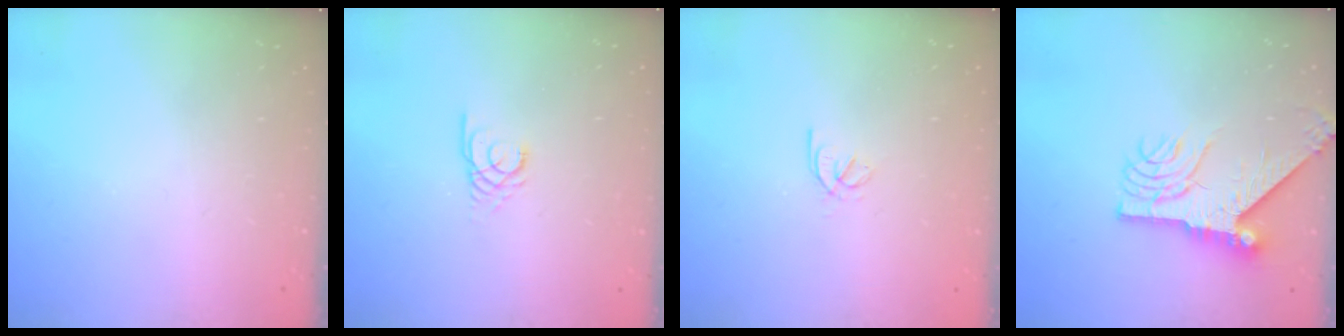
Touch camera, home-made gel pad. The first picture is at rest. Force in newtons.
{"total": 2.9, "press": 2.9, "slide": 0.3}
{"total": 2.2, "press": 2.2, "slide": 0.5}
{"total": 11.1, "press": 11.1, "slide": 1.3}